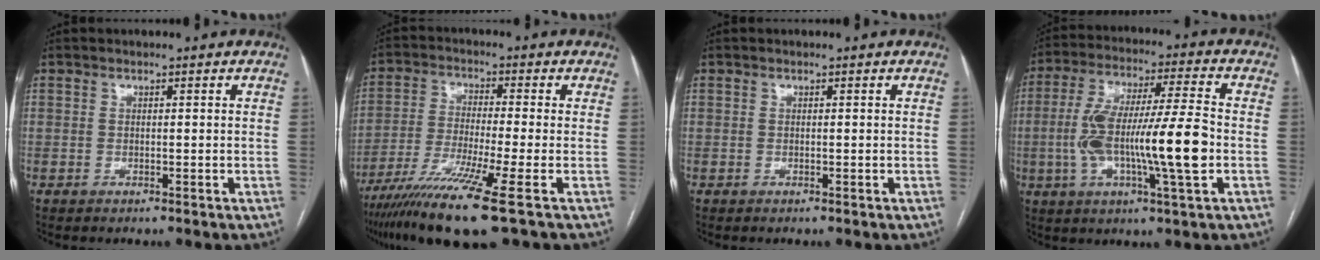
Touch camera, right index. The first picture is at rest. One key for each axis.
{"total": 12.2, "fx": -7.7, "fy": -1.4, "fz": 9.4, "tx": -0.181, "ty": -0.034, "tz": -0.135}
{"total": 0.0}
{"total": 16.2, "fx": -2.5, "fy": 1.3, "fz": 16.0, "tx": -0.300, "ty": 0.008, "tz": -0.046}